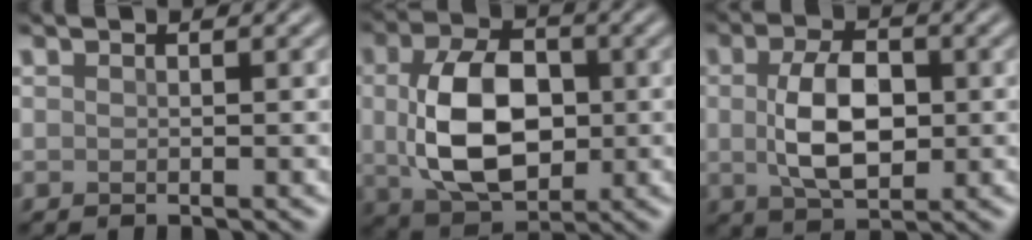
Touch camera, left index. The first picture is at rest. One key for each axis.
{"total": 9.4, "fx": 0.1, "fy": 6.1, "fz": 7.1, "tx": -0.150, "ty": -0.004, "tz": 0.008}
{"total": 6.2, "fx": 0.1, "fy": 3.6, "fz": 5.1, "tx": -0.104, "ty": 0.001, "tz": 0.005}